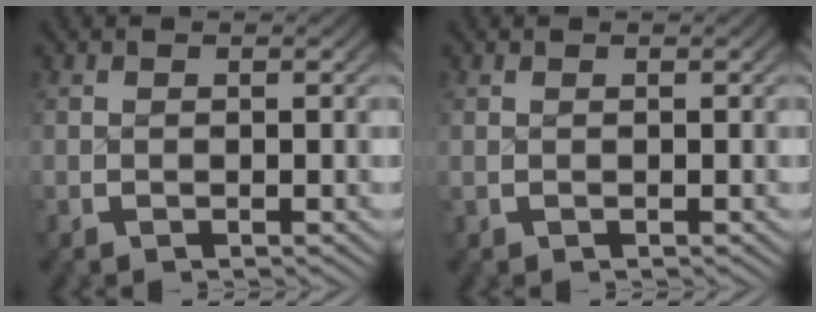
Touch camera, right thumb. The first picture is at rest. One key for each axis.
{"total": 0.0}